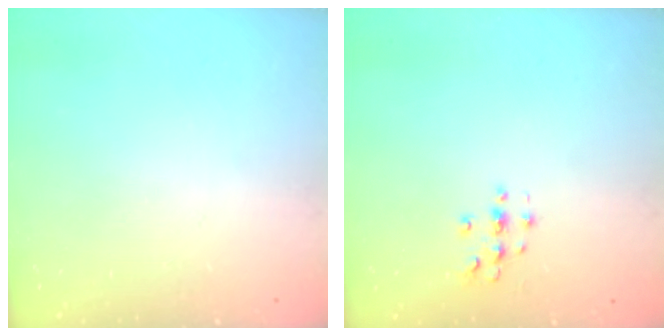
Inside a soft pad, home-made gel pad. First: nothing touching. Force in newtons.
{"total": 2.9, "press": 2.9, "slide": 0.3}